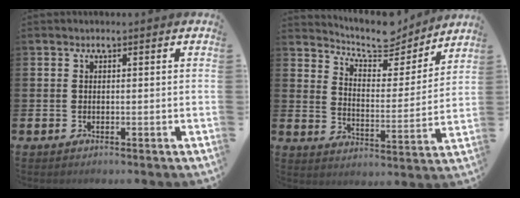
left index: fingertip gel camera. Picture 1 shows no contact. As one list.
[{"total": 8.4, "force": [7.8, 2.4, 2.0], "torque": [-0.058, -0.060, 0.136]}]